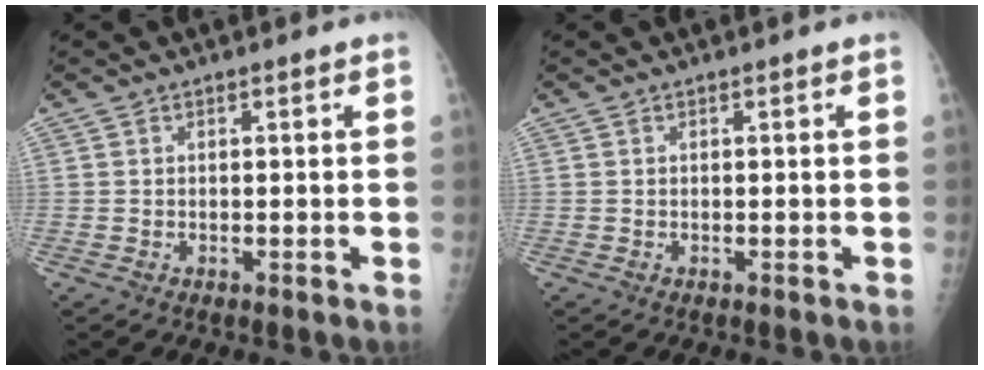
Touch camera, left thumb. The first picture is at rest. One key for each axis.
{"total": 0.0}